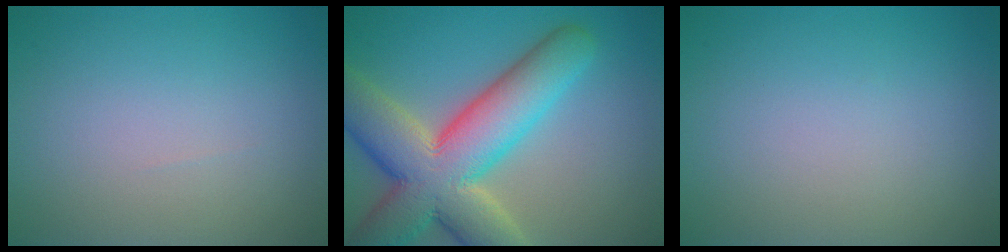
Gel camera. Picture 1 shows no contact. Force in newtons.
{"total": 12.4, "press": 12.3, "slide": 1.2}
{"total": 0.0}